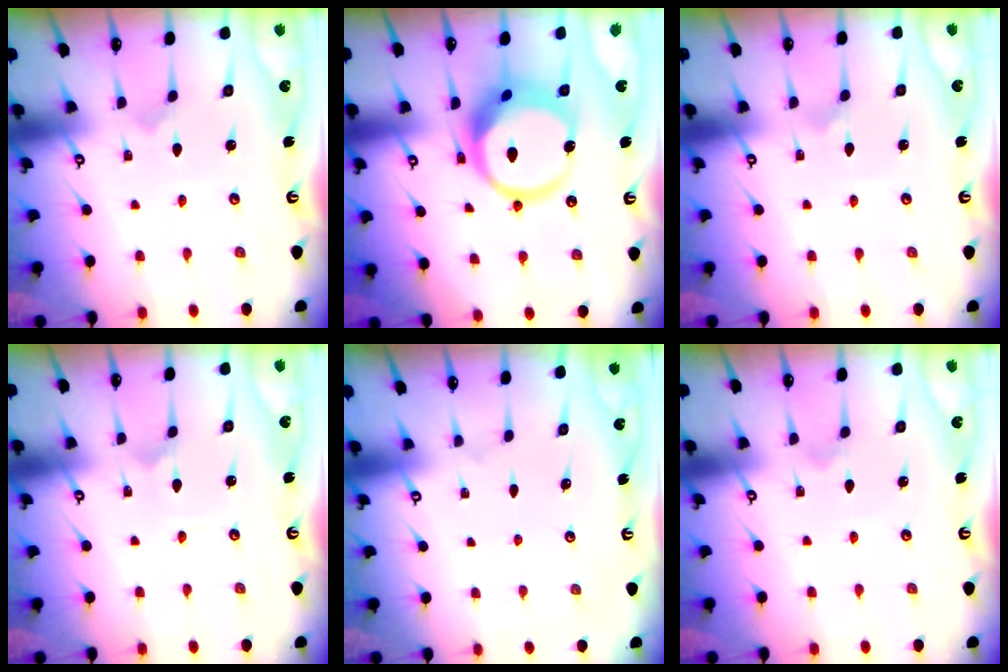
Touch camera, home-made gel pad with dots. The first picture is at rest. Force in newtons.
{"total": 14.3, "press": 14.3, "slide": 1.5}
{"total": 2.0, "press": 2.0, "slide": 0.1}
{"total": 0.0}
{"total": 0.0}
{"total": 1.8, "press": 1.8, "slide": 0.4}